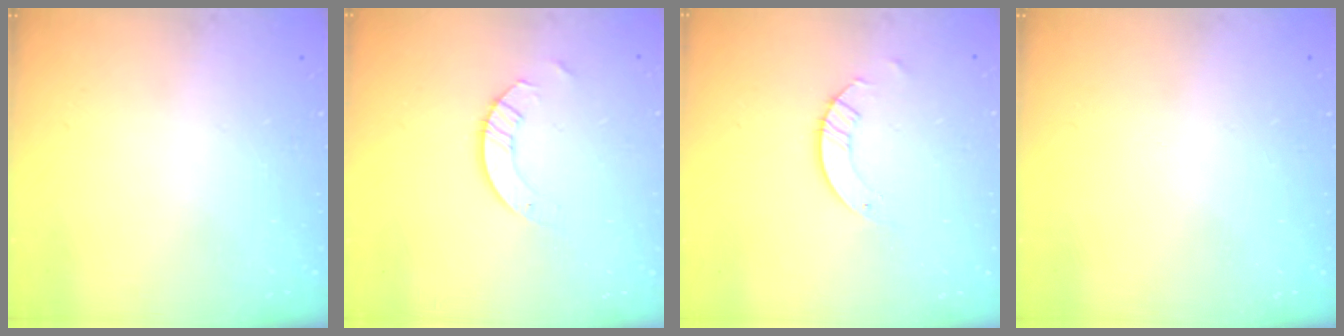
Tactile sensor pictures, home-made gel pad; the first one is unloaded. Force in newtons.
{"total": 3.6, "press": 3.6, "slide": 0.4}
{"total": 3.2, "press": 3.2, "slide": 0.3}
{"total": 0.0}